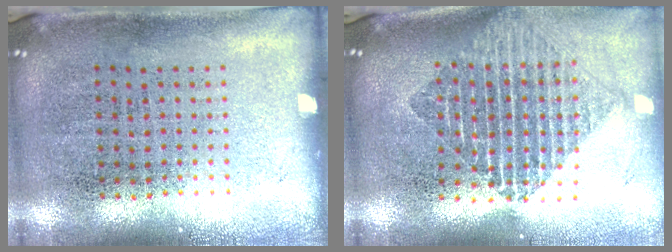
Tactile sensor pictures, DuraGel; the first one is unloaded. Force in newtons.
{"total": 1.8, "press": 1.5, "slide": 1.0}